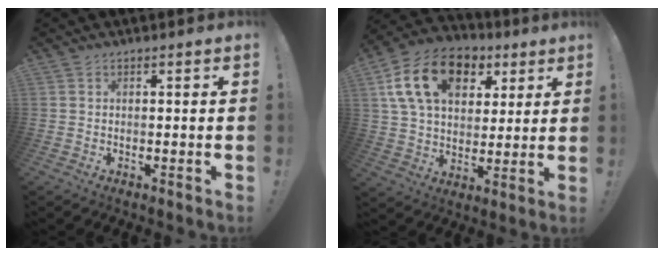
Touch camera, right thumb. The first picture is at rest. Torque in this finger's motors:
{"motor_torque": [0.38, 0.62, 1.45, 0.57, 0.25]}